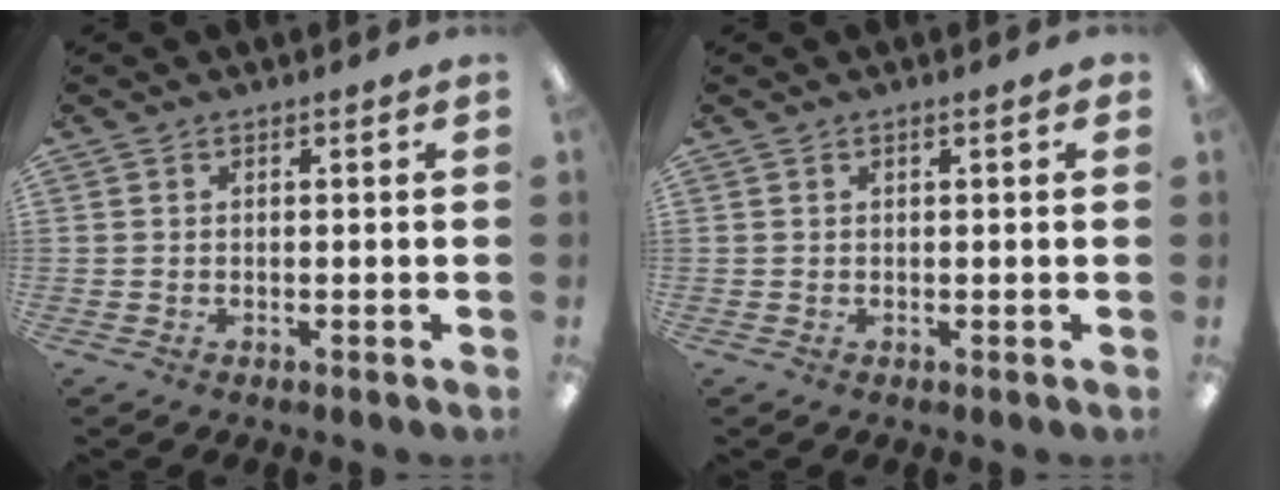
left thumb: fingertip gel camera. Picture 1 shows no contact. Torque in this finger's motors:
{"motor_torque": [-0.11, 0.04, -0.20, 0.04, 0.01]}